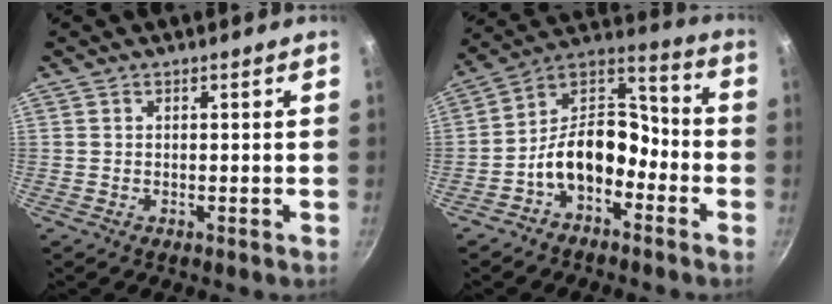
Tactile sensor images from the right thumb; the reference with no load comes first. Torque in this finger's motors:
{"motor_torque": [1.26, 1.03, 1.39, -0.76, 0.12]}